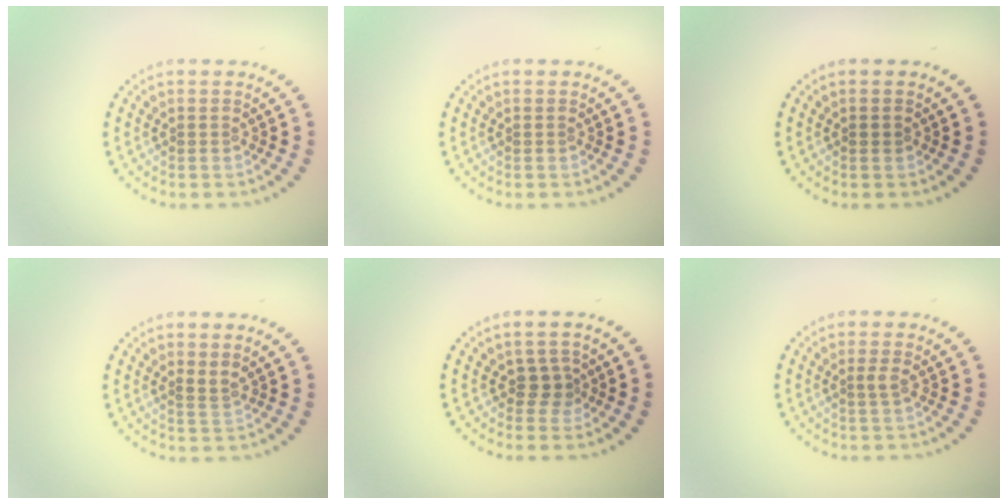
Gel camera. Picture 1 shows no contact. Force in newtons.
{"total": 0.0}
{"total": 0.7, "press": 0.7, "slide": 0.2}
{"total": 0.9, "press": 0.7, "slide": 0.6}
{"total": 1.6, "press": 1.2, "slide": 1.0}
{"total": 0.8, "press": 0.6, "slide": 0.5}